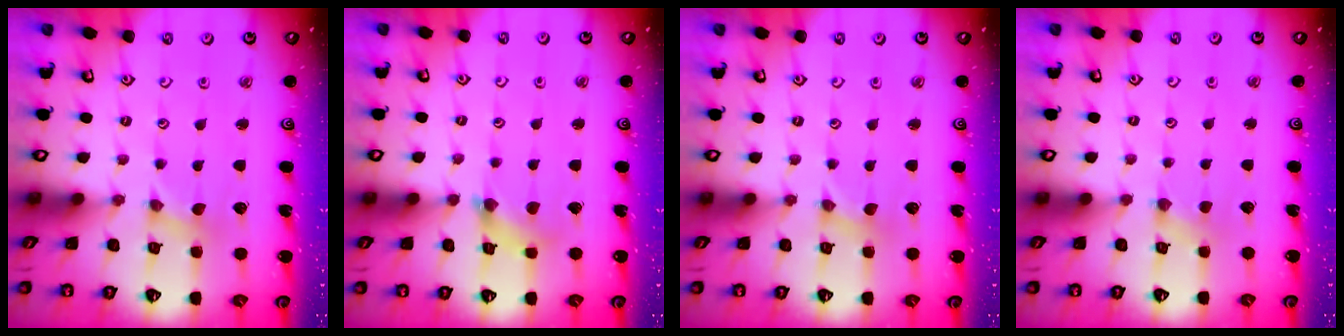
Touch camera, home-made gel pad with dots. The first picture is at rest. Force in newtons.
{"total": 2.5, "press": 2.4, "slide": 0.4}
{"total": 0.0}
{"total": 1.4, "press": 1.4, "slide": 0.3}